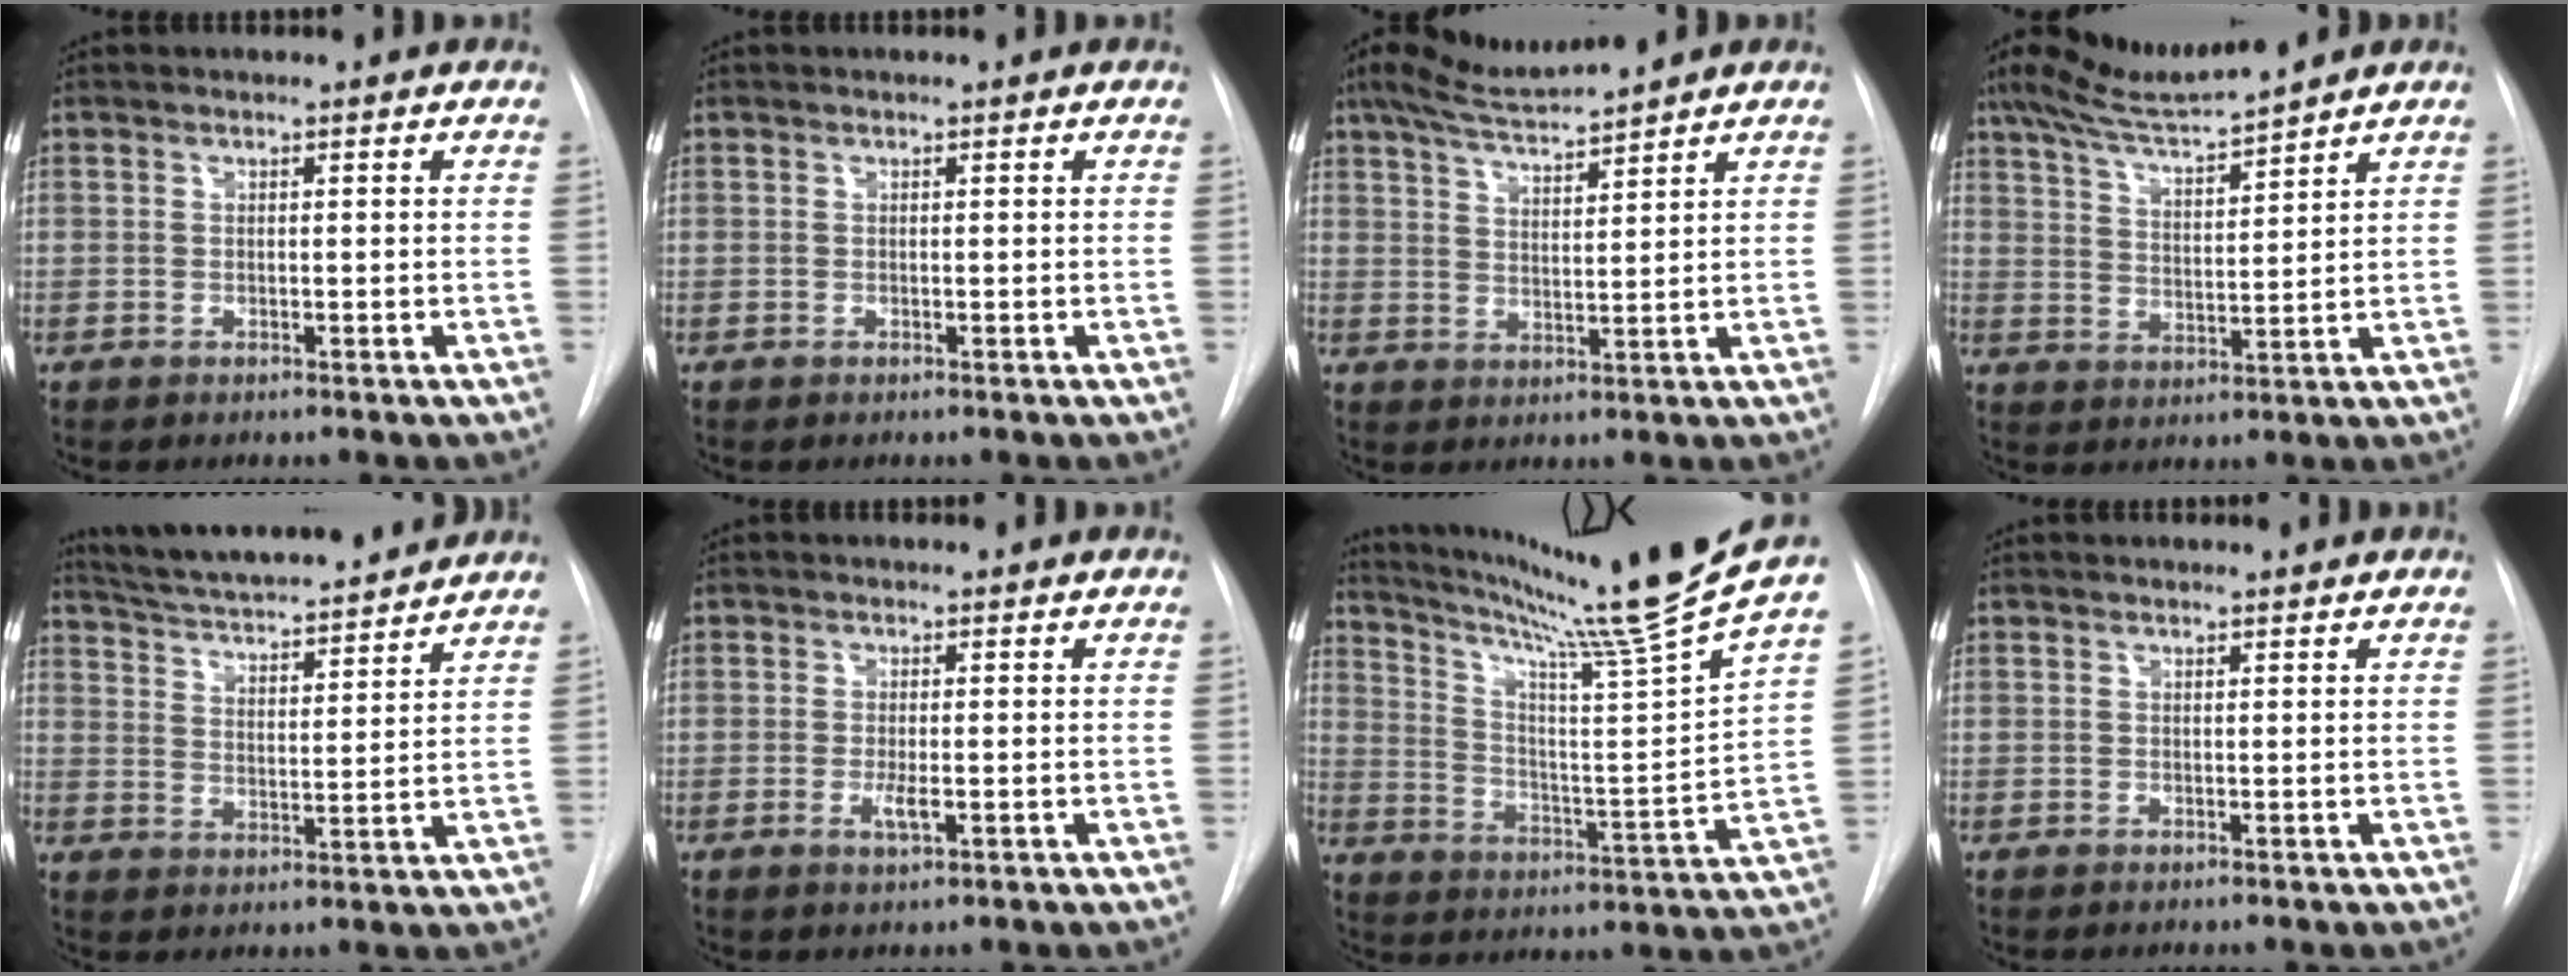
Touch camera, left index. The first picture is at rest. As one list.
[{"total": 0.0}, {"total": 6.6, "force": [6.0, -0.2, 2.7], "torque": [-0.055, 0.009, 0.113]}, {"total": 9.2, "force": [8.4, -0.2, 4.0], "torque": [-0.075, 0.009, 0.154]}, {"total": 17.3, "force": [15.8, 1.6, 6.8], "torque": [-0.117, 0.018, 0.244]}, {"total": 2.2, "force": [-0.4, 0.4, 2.1], "torque": [-0.039, -0.005, -0.005]}, {"total": 21.2, "force": [18.1, -4.1, 10.3], "torque": [-0.172, -0.072, 0.264]}, {"total": 1.2, "force": [1.2, -0.1, 0.1], "torque": [-0.010, 0.005, 0.018]}]